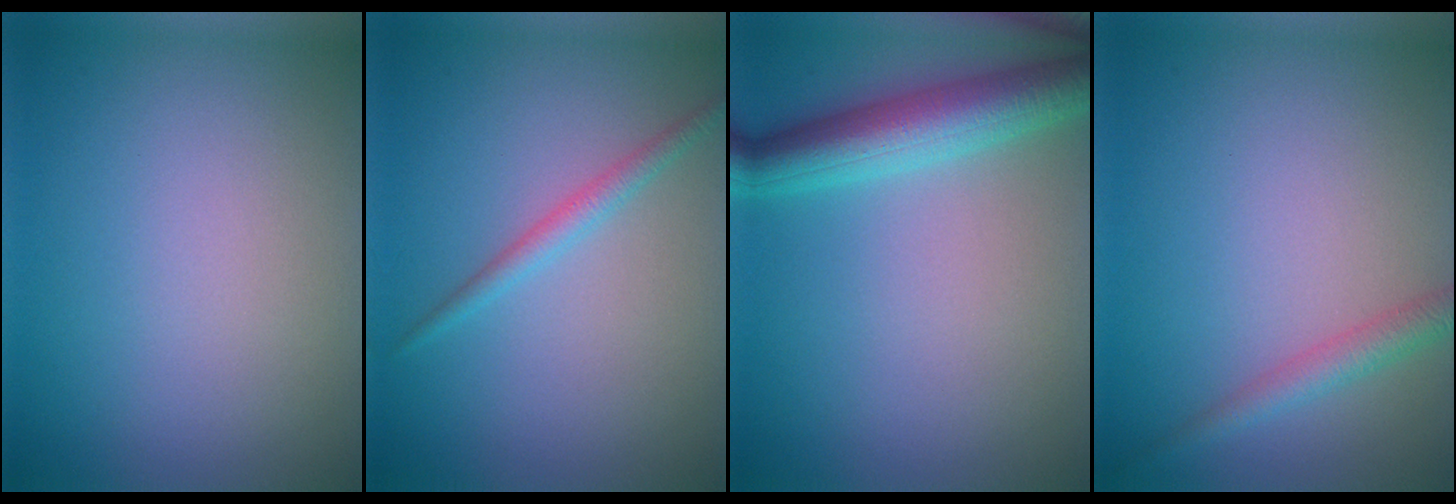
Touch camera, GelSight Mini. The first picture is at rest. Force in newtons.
{"total": 1.6, "press": 1.6, "slide": 0.1}
{"total": 5.5, "press": 5.5, "slide": 0.2}
{"total": 2.1, "press": 2.1, "slide": 0.1}